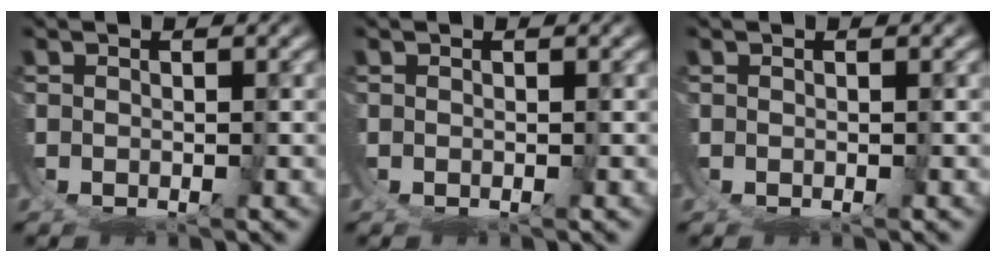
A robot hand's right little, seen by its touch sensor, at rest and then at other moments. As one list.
[{"total": 0.0}, {"total": 0.0}]